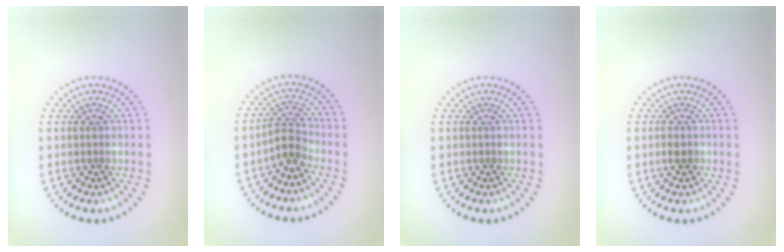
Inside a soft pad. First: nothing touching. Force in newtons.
{"total": 2.3, "press": 1.6, "slide": 1.5}
{"total": 0.0}
{"total": 1.1, "press": 1.0, "slide": 0.3}